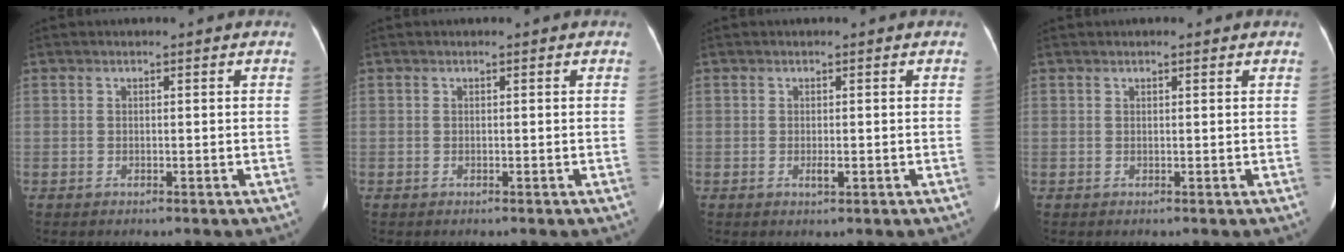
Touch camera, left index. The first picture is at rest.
{"total": 0.0}
{"total": 1.1, "force": [-0.7, 0.3, 0.8], "torque": [-0.013, -0.017, -0.007]}
{"total": 1.6, "force": [1.4, 0.3, 0.7], "torque": [-0.008, 0.023, 0.021]}